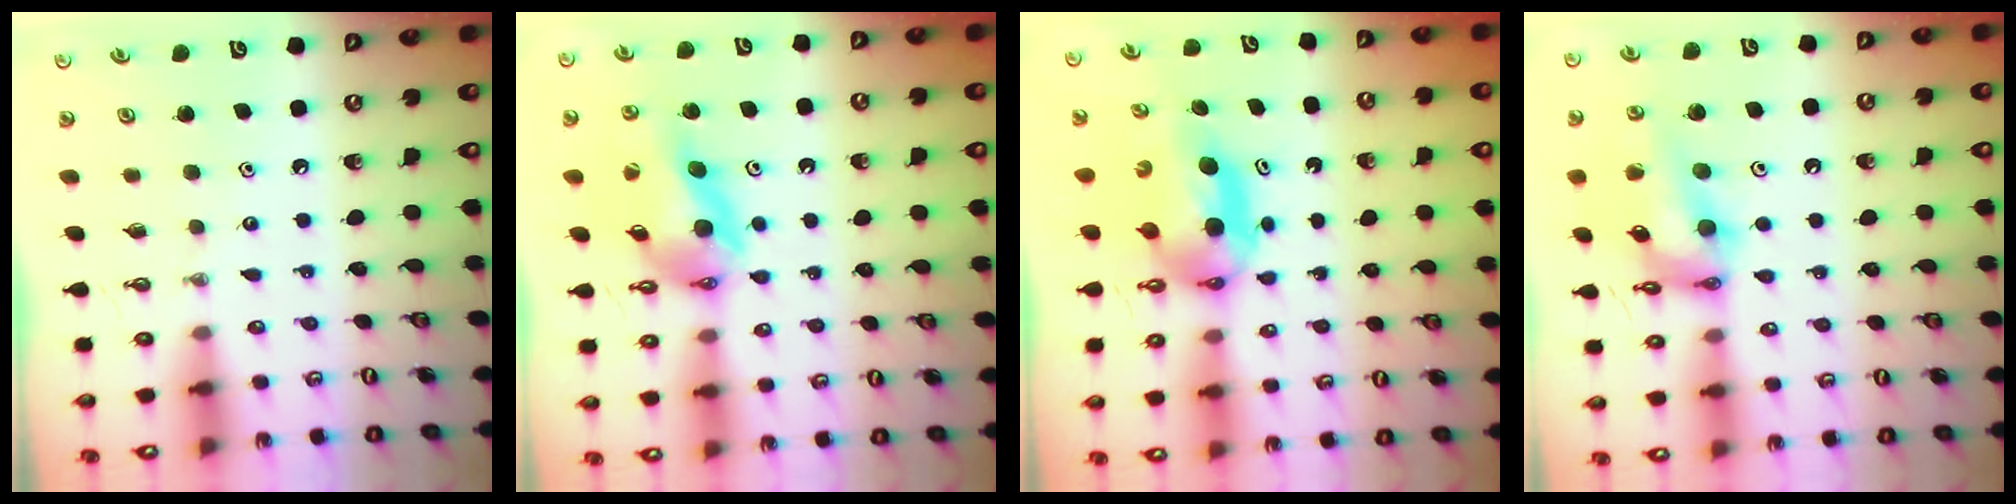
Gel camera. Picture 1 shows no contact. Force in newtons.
{"total": 12.6, "press": 12.5, "slide": 1.6}
{"total": 7.8, "press": 5.3, "slide": 5.7}
{"total": 15.3, "press": 15.2, "slide": 1.5}